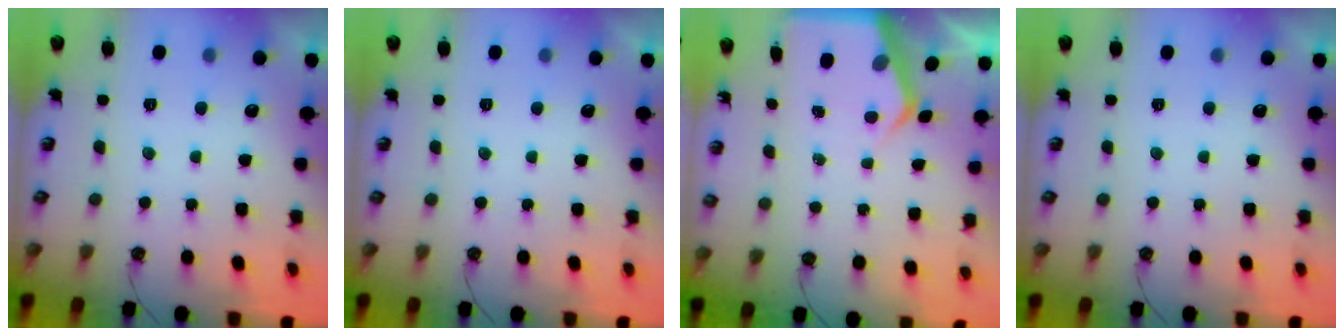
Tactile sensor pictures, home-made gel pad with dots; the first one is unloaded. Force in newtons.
{"total": 0.0}
{"total": 5.2, "press": 5.2, "slide": 0.3}
{"total": 0.0}